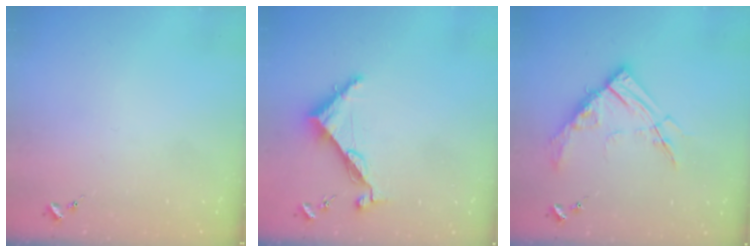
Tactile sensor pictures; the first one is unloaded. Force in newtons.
{"total": 6.8, "press": 6.8, "slide": 0.3}
{"total": 14.1, "press": 14.0, "slide": 1.5}